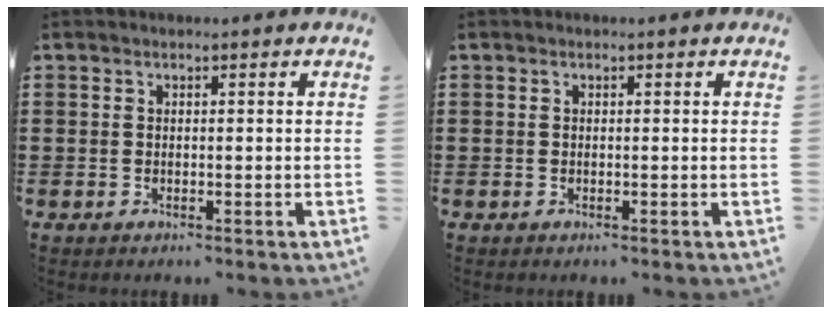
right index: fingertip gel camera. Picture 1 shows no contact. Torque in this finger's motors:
{"motor_torque": [0.12, -0.10, 0.03, 0.02]}